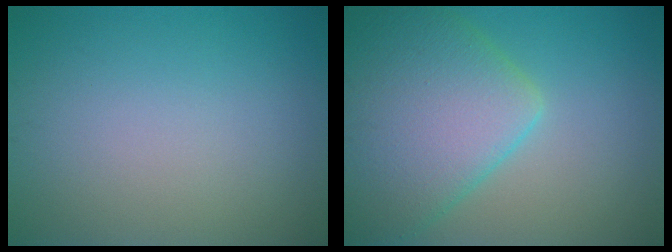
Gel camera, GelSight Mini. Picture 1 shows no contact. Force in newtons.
{"total": 9.6, "press": 9.6, "slide": 0.5}